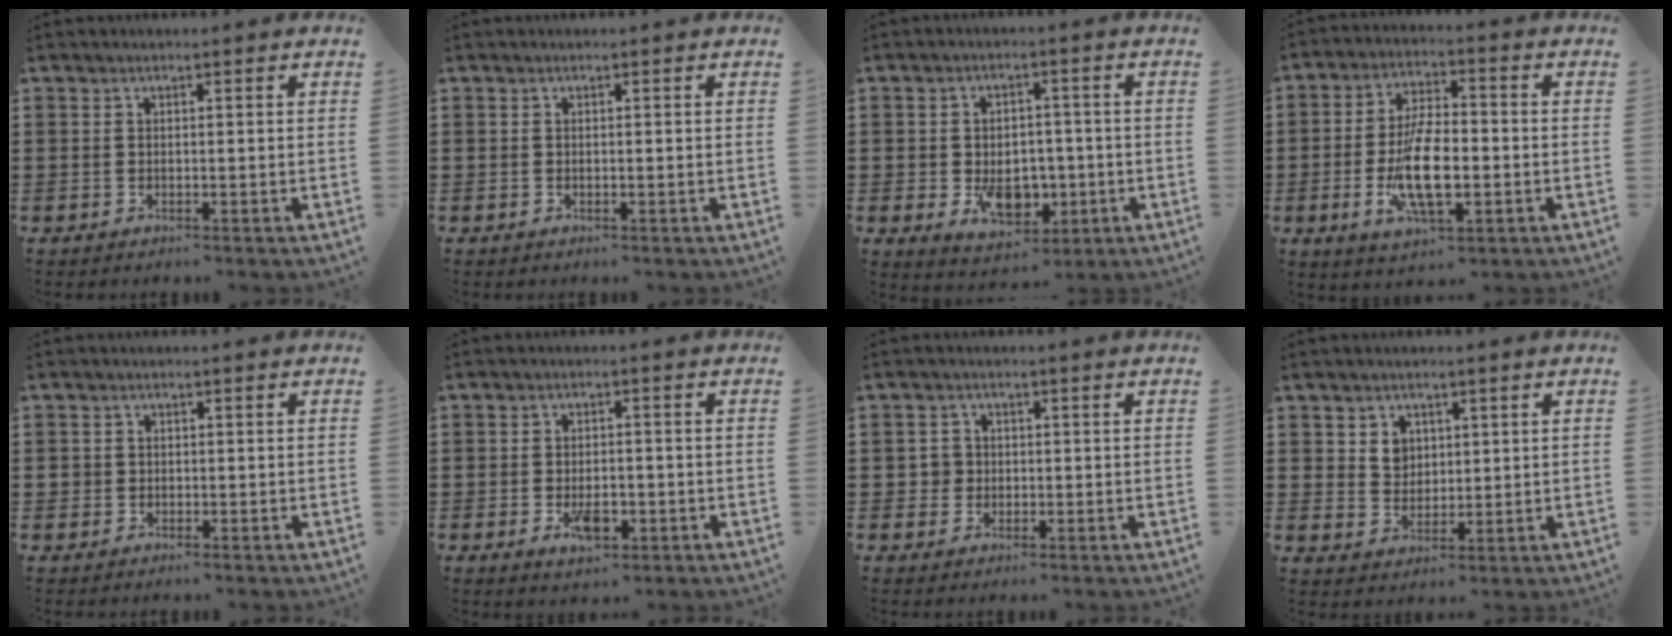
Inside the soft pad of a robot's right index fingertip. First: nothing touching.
{"total": 0.0}
{"total": 7.1, "force": [-1.6, 5.0, 4.8], "torque": [-0.064, 0.003, -0.028]}
{"total": 10.7, "force": [-2.2, 4.1, 9.6], "torque": [-0.198, -0.012, -0.037]}
{"total": 0.9, "force": [-0.2, 0.9, 0.2], "torque": [-0.005, 0.004, -0.006]}
{"total": 4.2, "force": [-1.4, 2.0, 3.5], "torque": [-0.058, -0.005, -0.026]}
{"total": 2.1, "force": [-0.1, 2.0, 0.5], "torque": [-0.018, 0.008, -0.004]}
{"total": 3.5, "force": [1.7, 2.9, 1.1], "torque": [-0.024, 0.006, 0.029]}